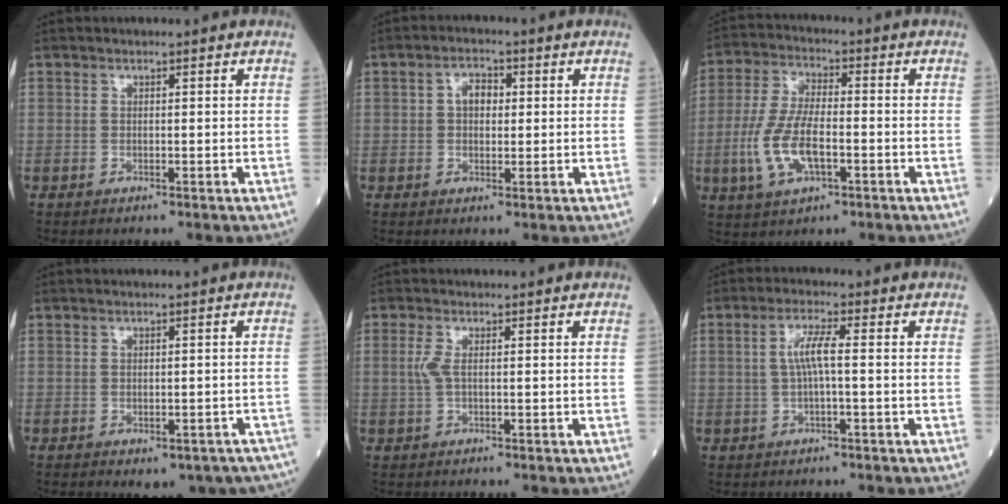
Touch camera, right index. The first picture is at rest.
{"total": 3.4, "force": [0.6, 2.1, 2.6], "torque": [-0.045, 0.012, 0.010]}
{"total": 9.7, "force": [-2.6, 3.6, 8.6], "torque": [-0.191, 0.000, -0.049]}
{"total": 9.0, "force": [-7.0, 4.2, 3.8], "torque": [-0.035, 0.003, -0.077]}
{"total": 1.9, "force": [0.2, 0.3, 1.8], "torque": [-0.052, -0.001, 0.004]}
{"total": 4.0, "force": [0.2, 0.3, 4.0], "torque": [-0.081, 0.009, 0.005]}